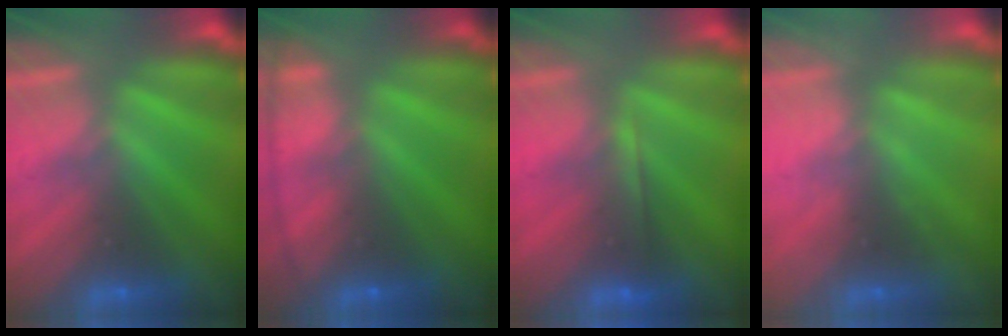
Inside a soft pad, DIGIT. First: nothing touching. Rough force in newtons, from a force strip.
{"total": 7.6}
{"total": 1.9}
{"total": 2.1}